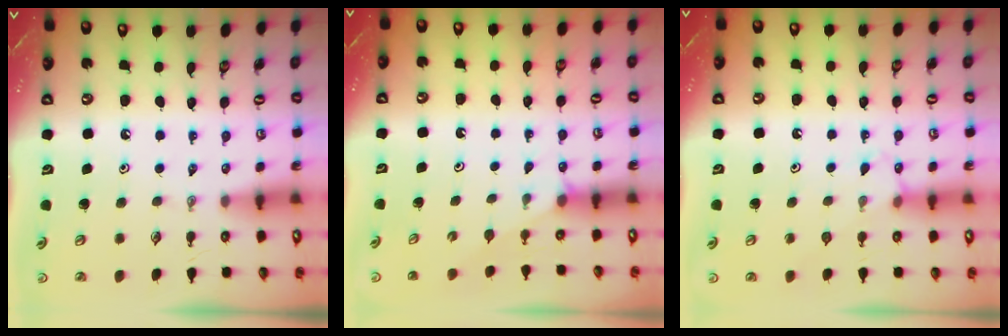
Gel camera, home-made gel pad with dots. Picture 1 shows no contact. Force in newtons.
{"total": 2.9, "press": 2.9, "slide": 0.4}
{"total": 6.9, "press": 6.9, "slide": 0.6}